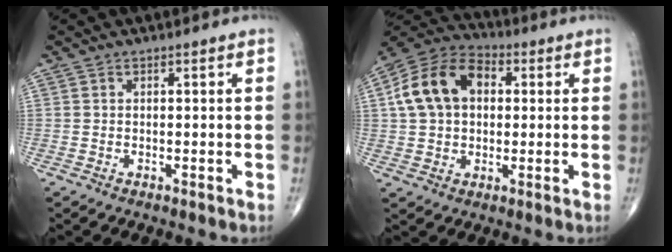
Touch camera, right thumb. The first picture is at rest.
{"total": 14.3, "force": [2.6, 10.1, 9.8], "torque": [-0.165, 0.025, 0.035]}